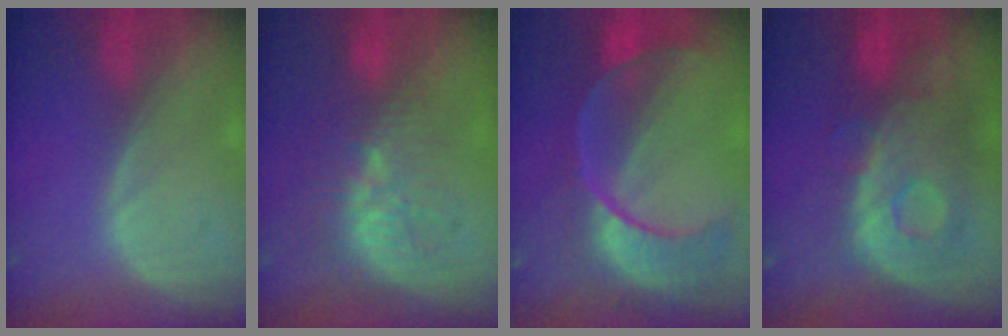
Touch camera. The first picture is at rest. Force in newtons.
{"total": 9.2, "press": 8.6, "slide": 3.1}
{"total": 11.2, "press": 9.4, "slide": 6.1}
{"total": 11.1, "press": 9.7, "slide": 5.4}